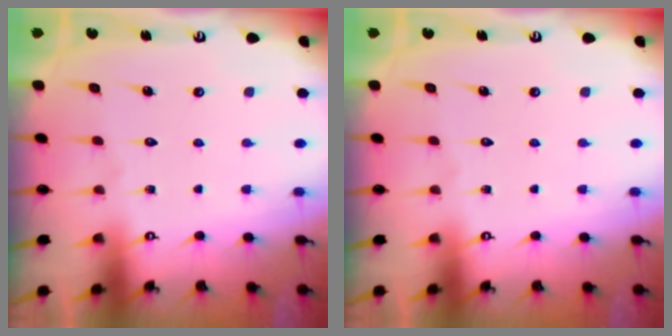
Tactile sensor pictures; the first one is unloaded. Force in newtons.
{"total": 0.0}